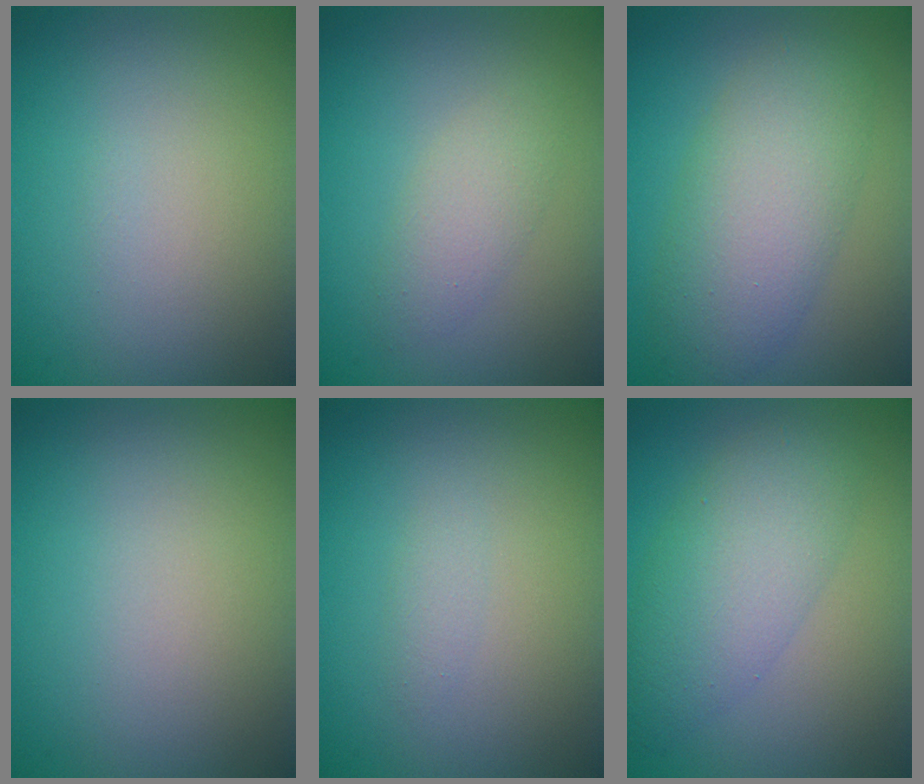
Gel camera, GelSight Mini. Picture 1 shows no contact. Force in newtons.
{"total": 2.2, "press": 2.2, "slide": 0.0}
{"total": 6.4, "press": 6.4, "slide": 0.3}
{"total": 0.0}
{"total": 0.8, "press": 0.8, "slide": 0.1}
{"total": 5.5, "press": 5.5, "slide": 0.3}